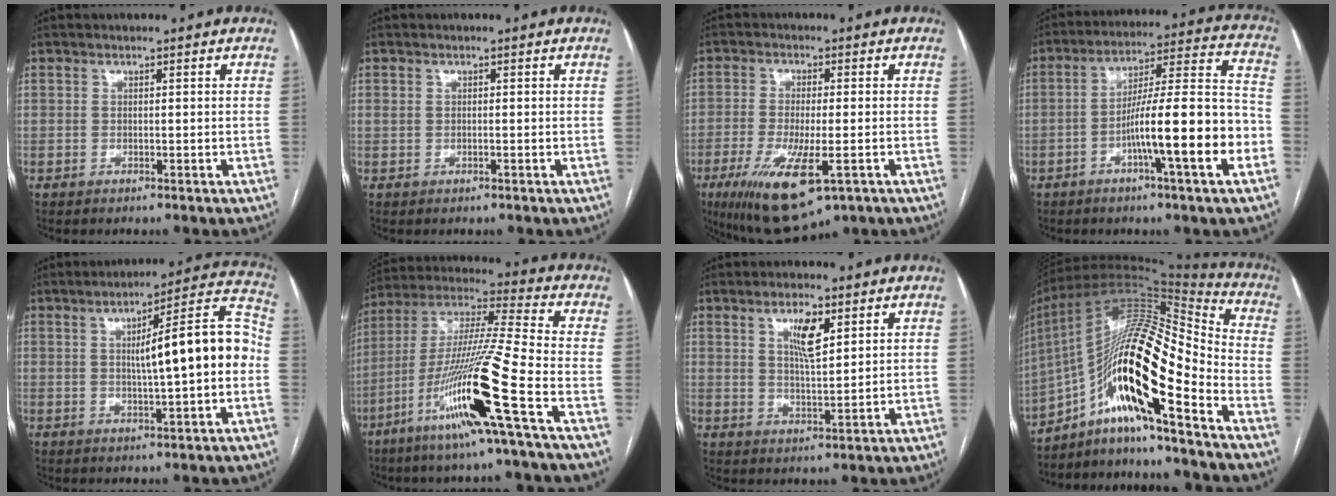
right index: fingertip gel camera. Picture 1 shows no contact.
{"total": 0.7, "force": [0.1, 0.4, 0.5], "torque": [-0.017, 0.005, 0.005]}
{"total": 12.3, "force": [-5.6, 3.2, 10.5], "torque": [-0.193, -0.032, -0.083]}
{"total": 15.9, "force": [-5.4, 0.4, 14.9], "torque": [-0.233, 0.013, -0.086]}
{"total": 13.2, "force": [-0.1, 1.2, 13.2], "torque": [-0.183, 0.033, -0.002]}
{"total": 18.5, "force": [-8.1, -1.6, 16.6], "torque": [-0.340, -0.029, -0.158]}
{"total": 5.5, "force": [2.7, 1.3, 4.6], "torque": [-0.086, -0.002, 0.051]}
{"total": 21.1, "force": [-9.6, 3.5, 18.5], "torque": [-0.336, 0.019, -0.164]}